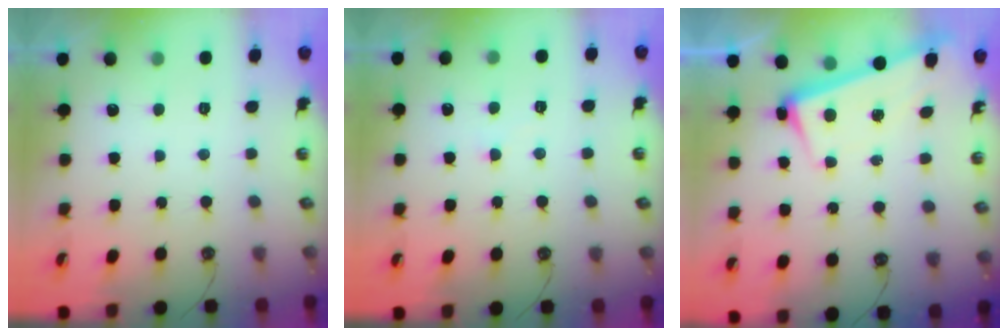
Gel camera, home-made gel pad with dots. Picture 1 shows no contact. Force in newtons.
{"total": 5.6, "press": 5.6, "slide": 0.3}
{"total": 2.6, "press": 2.4, "slide": 0.9}